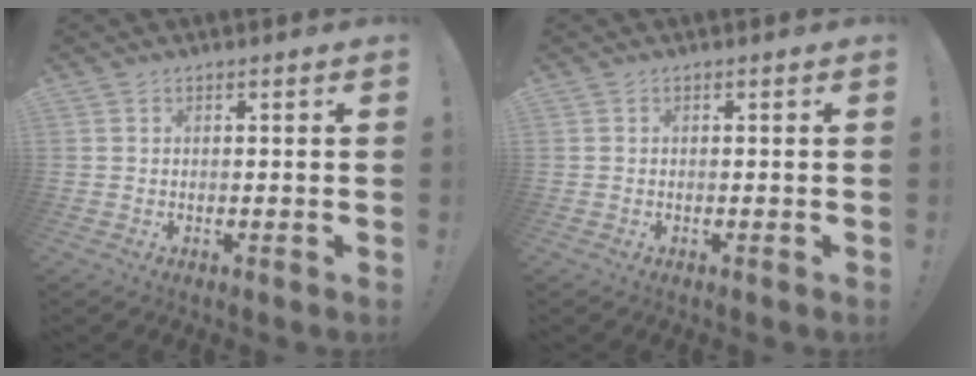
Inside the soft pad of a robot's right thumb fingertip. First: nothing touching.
{"total": 0.0}